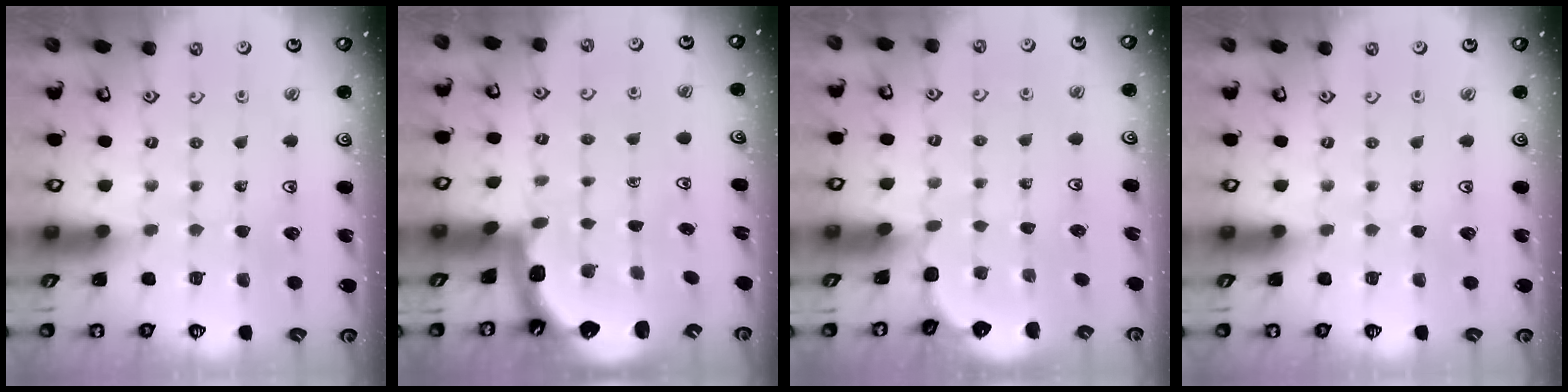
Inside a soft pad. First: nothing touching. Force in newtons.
{"total": 1.9, "press": 1.7, "slide": 0.6}
{"total": 1.6, "press": 0.9, "slide": 1.3}
{"total": 0.0}